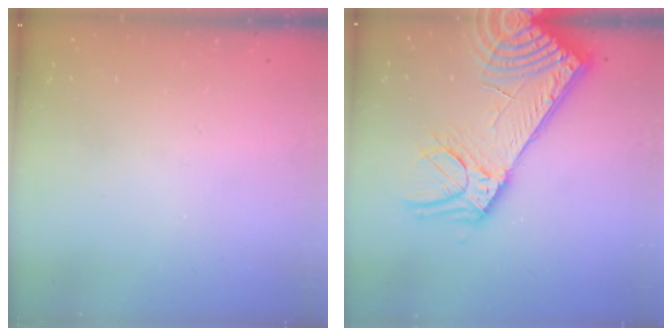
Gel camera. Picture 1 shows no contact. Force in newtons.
{"total": 21.0, "press": 20.4, "slide": 4.8}